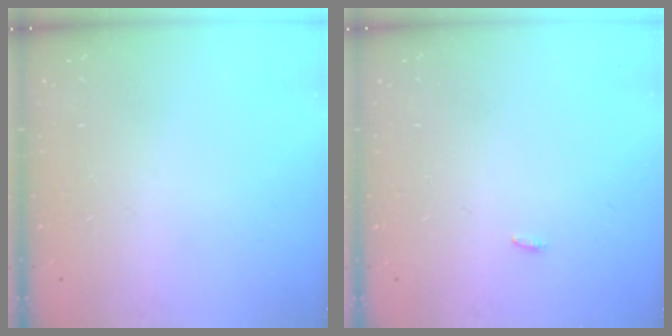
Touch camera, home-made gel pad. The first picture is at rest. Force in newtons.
{"total": 3.3, "press": 1.6, "slide": 2.9}